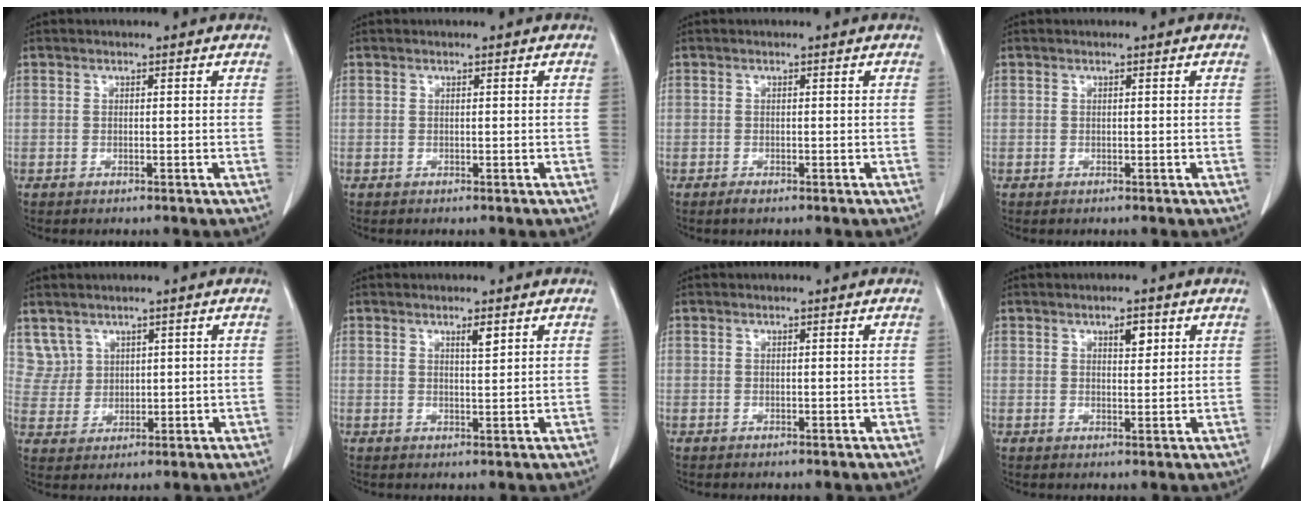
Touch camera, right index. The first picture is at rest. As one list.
[{"total": 0.0}, {"total": 0.9, "force": [-0.7, 0.1, 0.5], "torque": [-0.016, -0.004, -0.009]}, {"total": 0.0}, {"total": 4.3, "force": [2.8, 3.2, -0.4], "torque": [0.015, 0.008, 0.063]}, {"total": 1.8, "force": [1.1, 0.2, 1.4], "torque": [-0.027, -0.004, 0.019]}, {"total": 0.0}, {"total": 2.5, "force": [1.3, 1.0, 1.9], "torque": [-0.028, -0.003, 0.021]}]